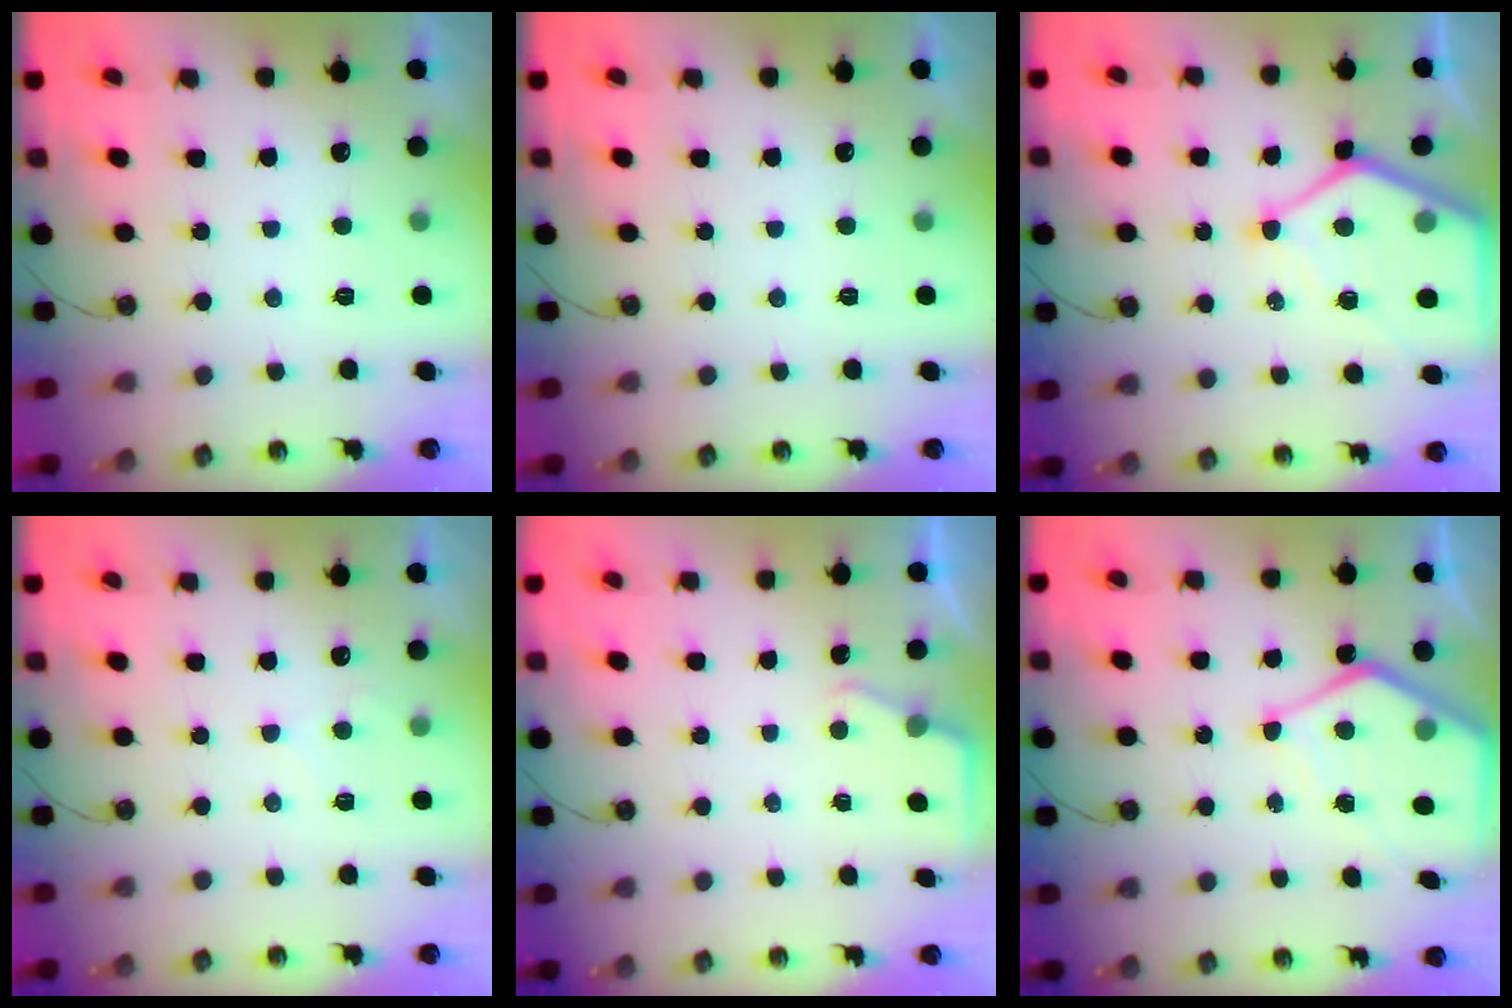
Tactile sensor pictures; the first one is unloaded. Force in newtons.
{"total": 0.0}
{"total": 13.7, "press": 13.6, "slide": 1.5}
{"total": 4.0, "press": 3.9, "slide": 0.5}
{"total": 3.0, "press": 2.9, "slide": 0.5}
{"total": 9.7, "press": 9.7, "slide": 0.9}